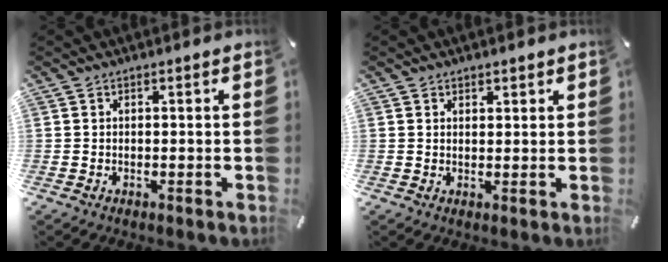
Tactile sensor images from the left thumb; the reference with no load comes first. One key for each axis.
{"total": 1.8, "fx": 1.2, "fy": 1.3, "fz": 0.0, "tx": 0.015, "ty": -0.004, "tz": 0.019}